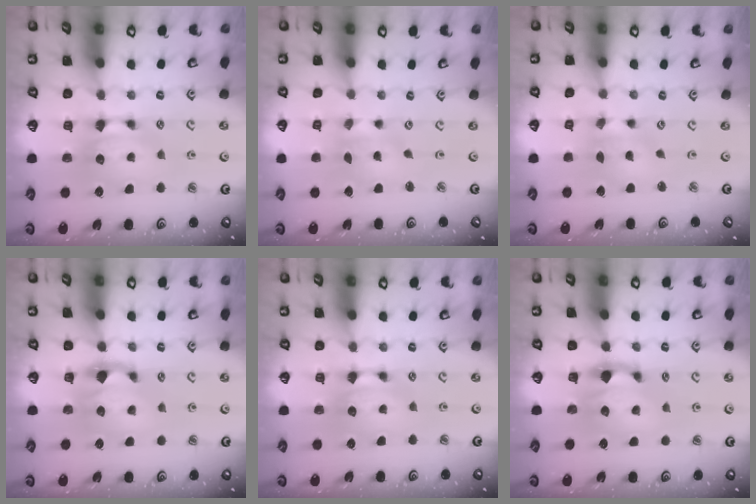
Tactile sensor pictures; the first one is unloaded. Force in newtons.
{"total": 1.3, "press": 0.7, "slide": 1.0}
{"total": 1.7, "press": 1.0, "slide": 1.4}
{"total": 1.1, "press": 0.2, "slide": 1.1}
{"total": 0.0}
{"total": 1.7, "press": 0.9, "slide": 1.4}